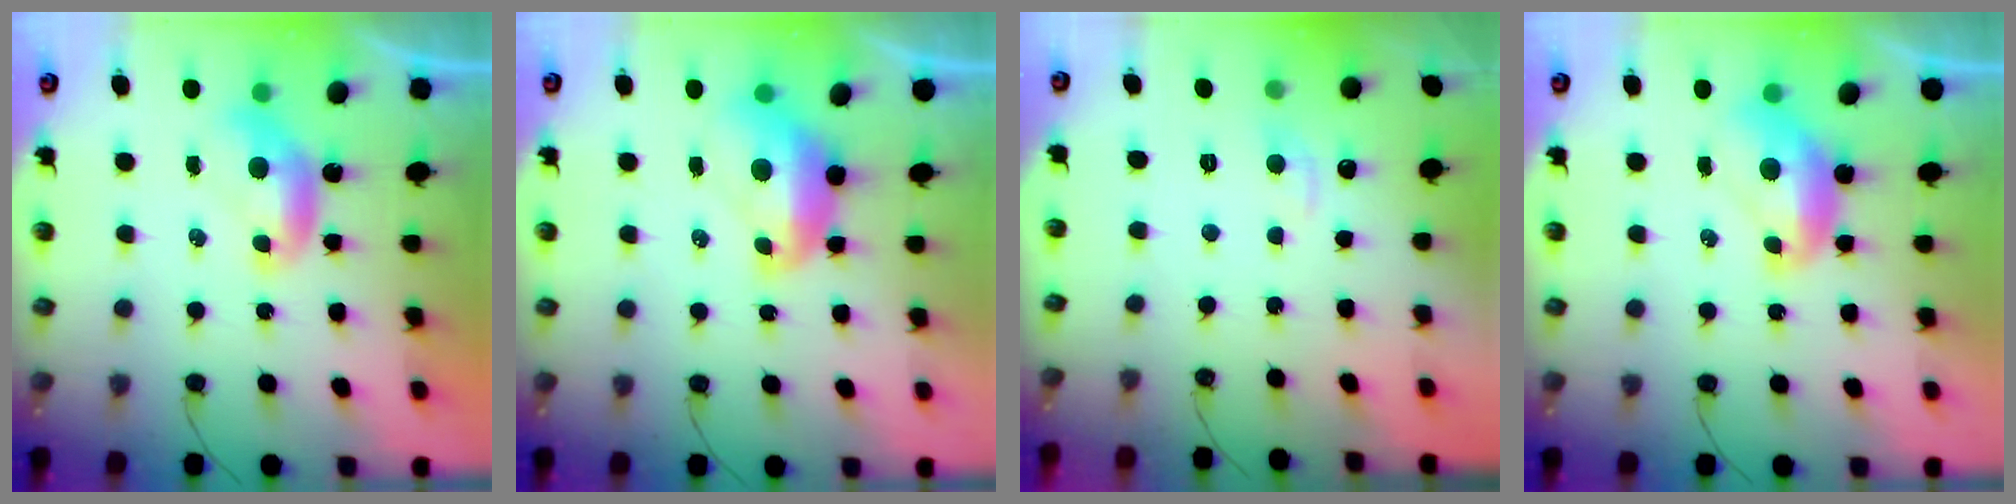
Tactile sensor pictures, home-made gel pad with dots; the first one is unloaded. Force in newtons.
{"total": 2.8, "press": 2.7, "slide": 0.7}
{"total": 1.1, "press": 0.7, "slide": 0.9}
{"total": 2.1, "press": 2.1, "slide": 0.3}